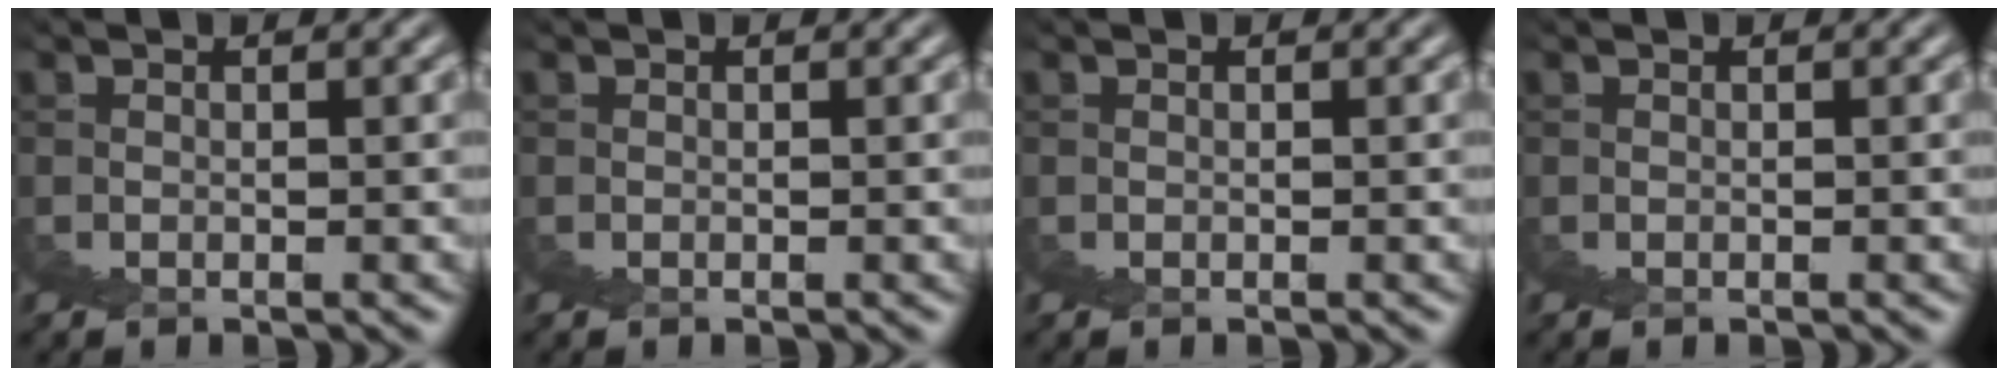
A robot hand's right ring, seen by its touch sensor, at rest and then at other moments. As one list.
[{"total": 0.0}, {"total": 0.0}, {"total": 0.0}]